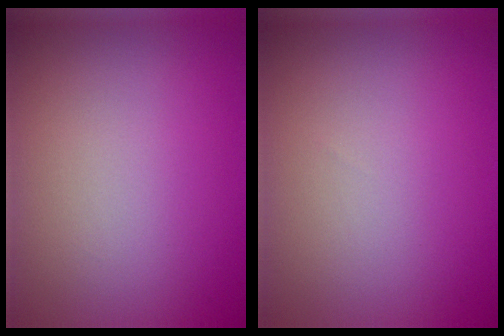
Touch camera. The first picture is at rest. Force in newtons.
{"total": 0.0}